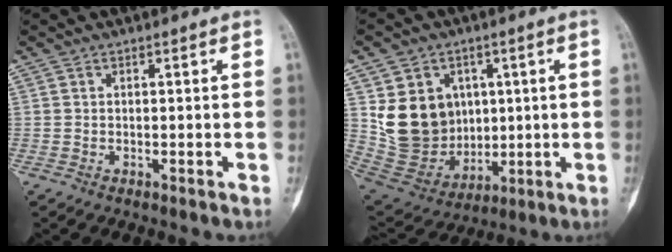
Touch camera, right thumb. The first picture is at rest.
{"total": 15.3, "force": [3.2, 13.1, 7.3], "torque": [-0.098, -0.010, 0.090]}